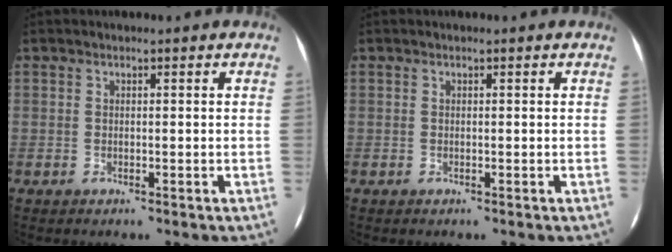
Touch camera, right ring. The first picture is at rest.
{"total": 0.0}